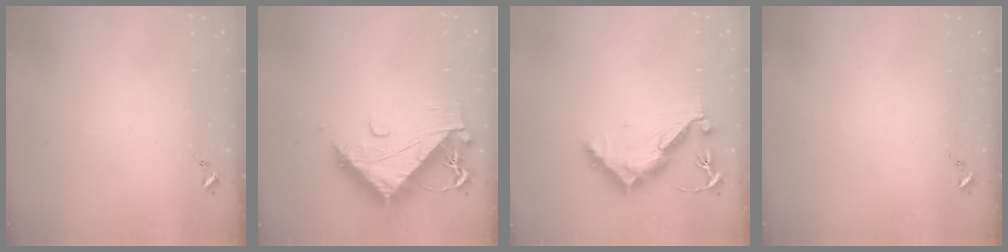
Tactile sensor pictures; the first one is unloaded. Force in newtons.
{"total": 13.0, "press": 12.9, "slide": 1.3}
{"total": 11.4, "press": 11.4, "slide": 0.8}
{"total": 0.0}